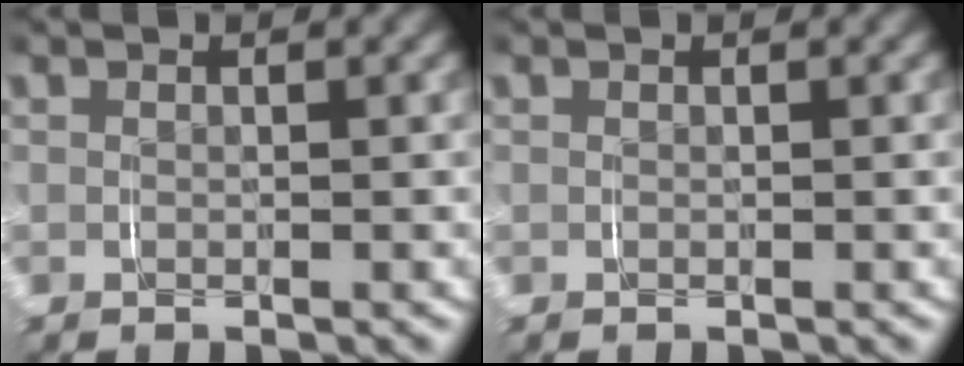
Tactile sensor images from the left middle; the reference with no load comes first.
{"total": 0.0}